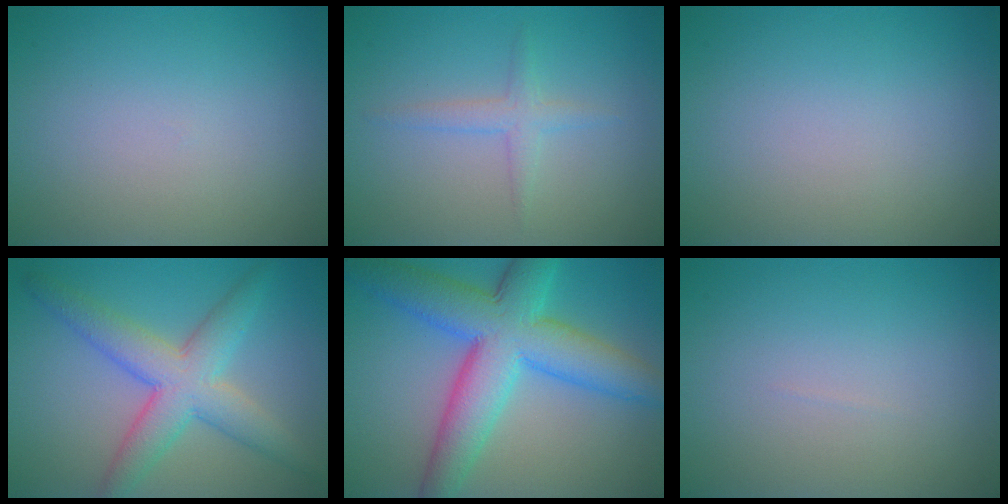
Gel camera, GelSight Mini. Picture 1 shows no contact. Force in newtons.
{"total": 1.6, "press": 1.6, "slide": 0.1}
{"total": 0.0}
{"total": 6.0, "press": 6.0, "slide": 0.1}
{"total": 9.7, "press": 9.7, "slide": 0.2}
{"total": 0.0}